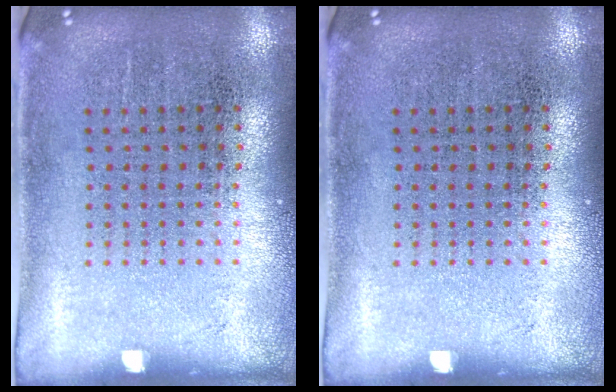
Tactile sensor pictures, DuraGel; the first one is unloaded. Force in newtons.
{"total": 0.0}